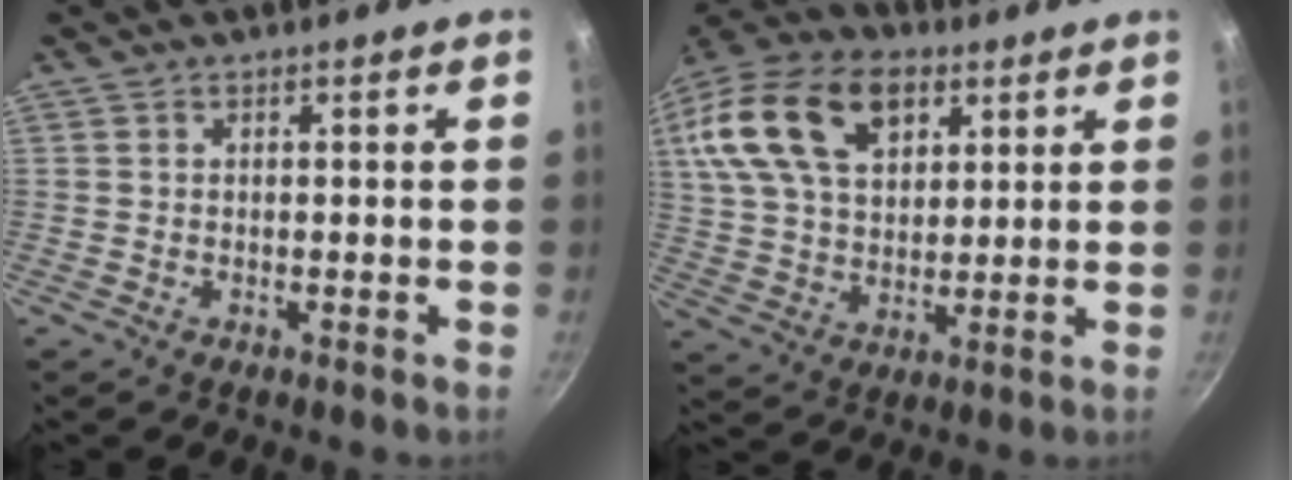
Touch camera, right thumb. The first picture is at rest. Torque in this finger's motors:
{"motor_torque": [-0.38, 3.09, 0.51, -0.32, 0.47]}